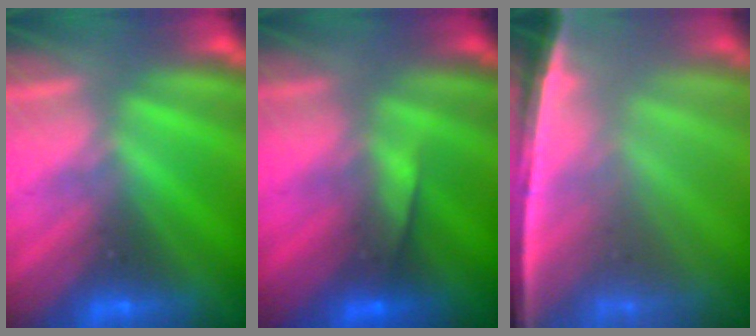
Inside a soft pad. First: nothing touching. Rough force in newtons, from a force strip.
{"total": 3.7}
{"total": 7.0}